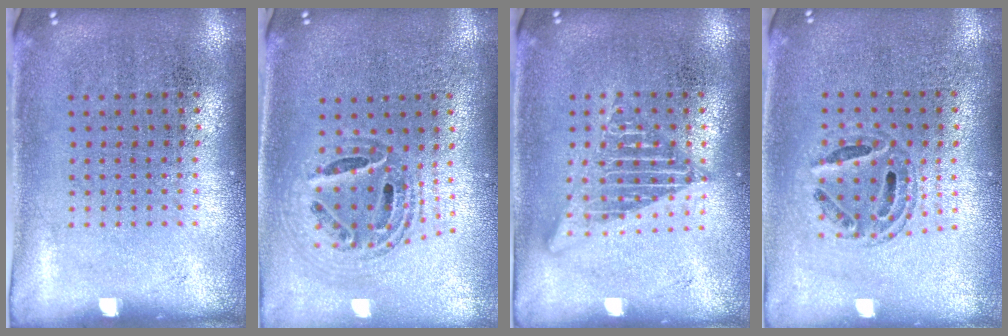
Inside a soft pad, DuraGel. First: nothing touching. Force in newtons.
{"total": 1.0, "press": 1.0, "slide": 0.2}
{"total": 2.8, "press": 2.8, "slide": 0.3}
{"total": 0.8, "press": 0.7, "slide": 0.2}